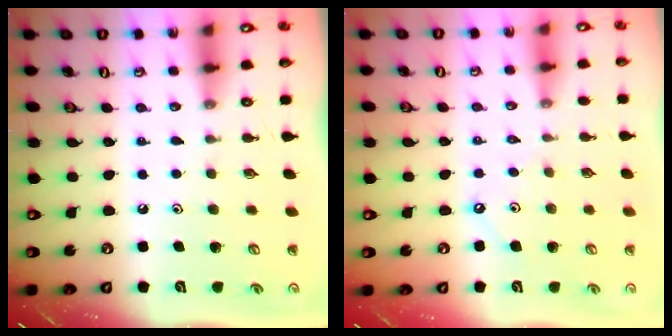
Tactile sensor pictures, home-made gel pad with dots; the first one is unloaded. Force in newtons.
{"total": 2.5, "press": 2.5, "slide": 0.4}